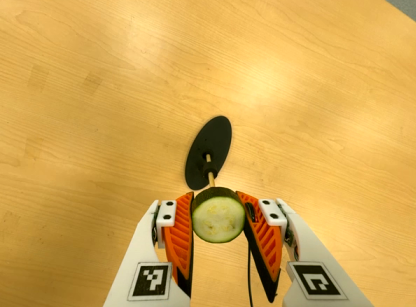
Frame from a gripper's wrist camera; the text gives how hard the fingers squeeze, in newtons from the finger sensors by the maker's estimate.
{"total": 12.0, "left": 10.8, "right": 13.3}